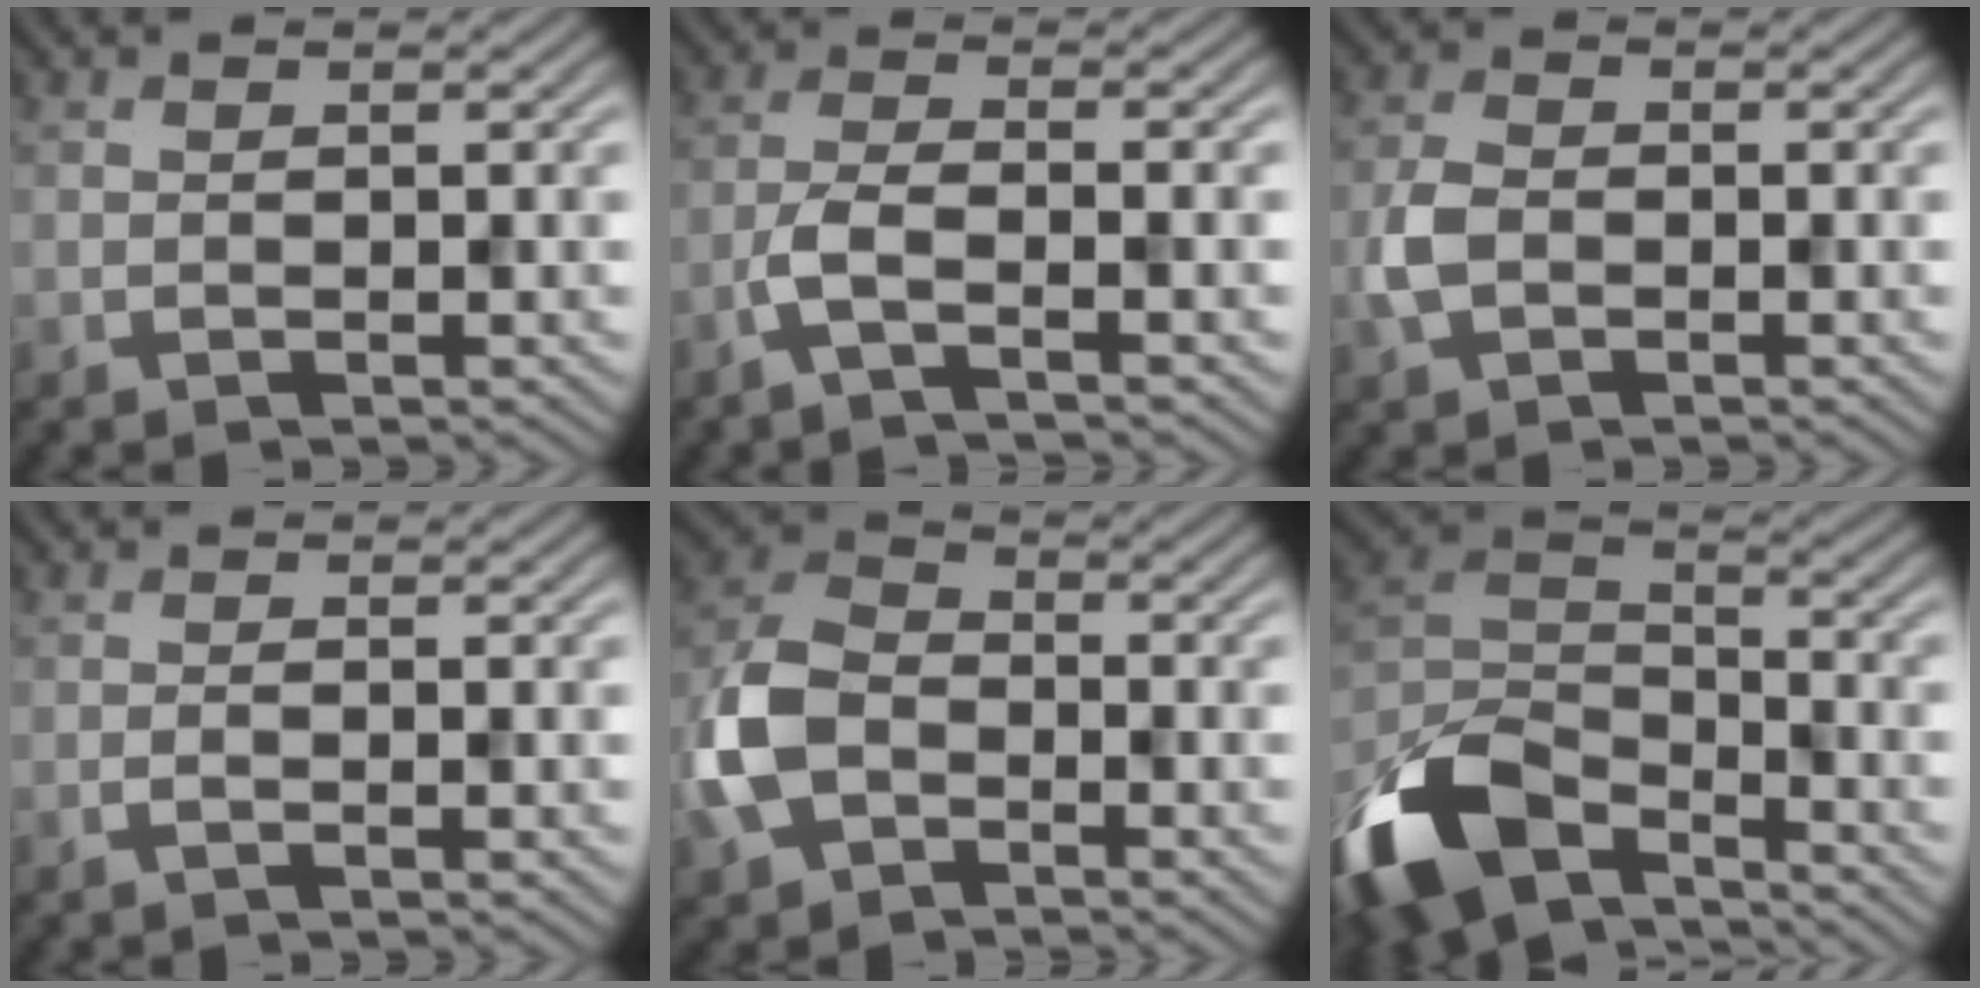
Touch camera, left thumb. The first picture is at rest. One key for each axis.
{"total": 3.6, "fx": -1.9, "fy": 0.7, "fz": 3.0, "tx": -0.065, "ty": 0.004, "tz": -0.052}
{"total": 3.3, "fx": -1.0, "fy": 2.2, "fz": 2.3, "tx": -0.060, "ty": 0.001, "tz": -0.027}
{"total": 0.9, "fx": -0.5, "fy": 0.1, "fz": 0.8, "tx": -0.015, "ty": 0.002, "tz": -0.011}
{"total": 8.0, "fx": -3.1, "fy": 5.3, "fz": 5.2, "tx": -0.129, "ty": 0.002, "tz": -0.076}
{"total": 14.6, "fx": -9.9, "fy": 6.7, "fz": 8.4, "tx": -0.206, "ty": -0.017, "tz": -0.208}